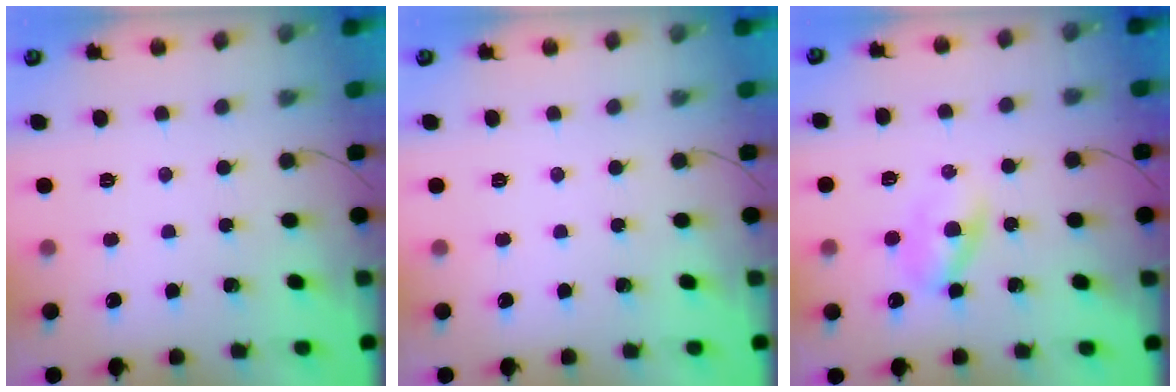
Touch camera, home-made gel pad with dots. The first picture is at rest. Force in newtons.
{"total": 0.0}
{"total": 4.0, "press": 3.8, "slide": 1.1}